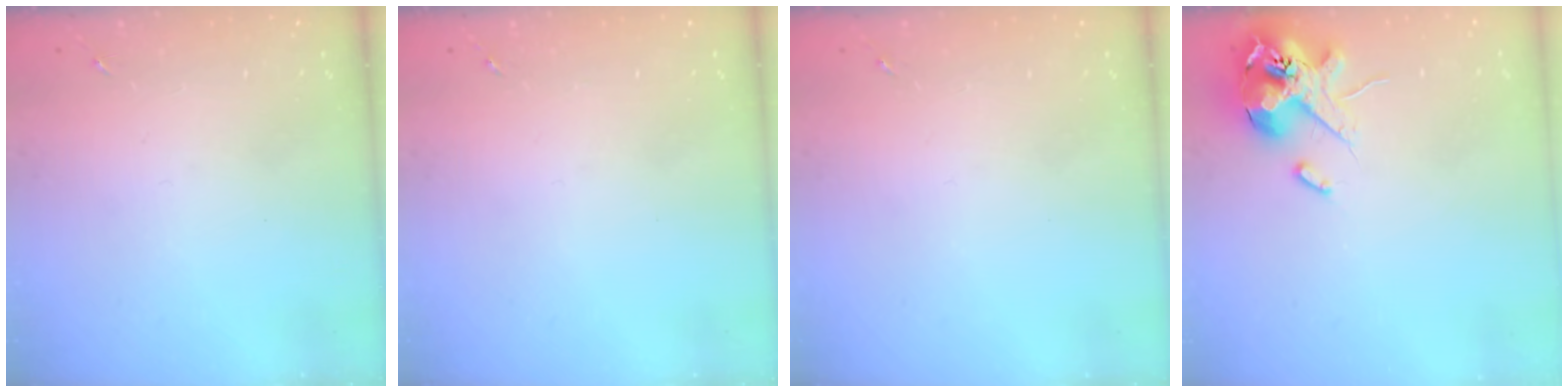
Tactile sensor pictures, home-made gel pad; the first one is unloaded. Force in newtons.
{"total": 0.0}
{"total": 0.0}
{"total": 14.7, "press": 14.5, "slide": 2.1}